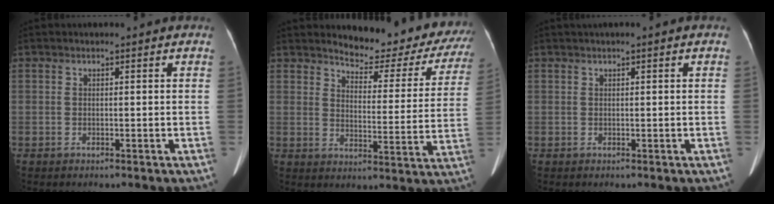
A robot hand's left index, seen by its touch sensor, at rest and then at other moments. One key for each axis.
{"total": 16.7, "fx": 15.5, "fy": 4.0, "fz": 4.7, "tx": -0.037, "ty": -0.056, "tz": 0.168}
{"total": 1.0, "fx": 0.5, "fy": 0.0, "fz": 0.9, "tx": -0.015, "ty": 0.012, "tz": 0.008}